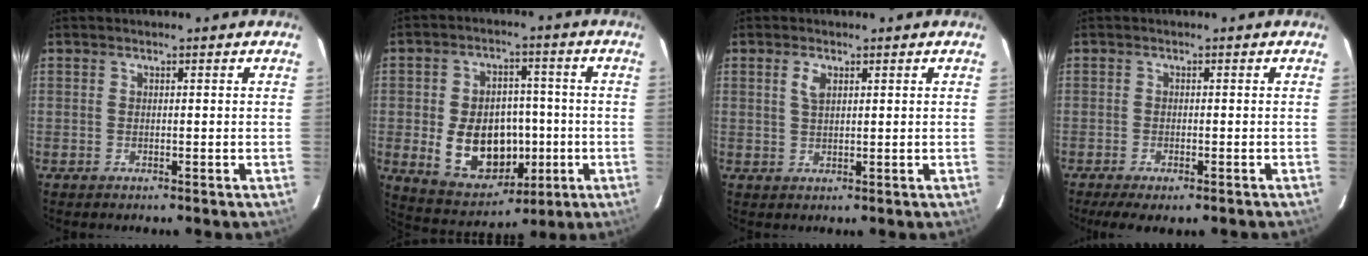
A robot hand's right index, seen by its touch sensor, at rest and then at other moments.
{"total": 14.7, "force": [-2.5, 10.6, 9.9], "torque": [-0.205, 0.008, -0.013]}
{"total": 2.3, "force": [1.0, 1.1, 1.7], "torque": [-0.034, 0.003, 0.019]}
{"total": 6.1, "force": [-4.4, 1.6, 3.9], "torque": [-0.089, -0.028, -0.070]}